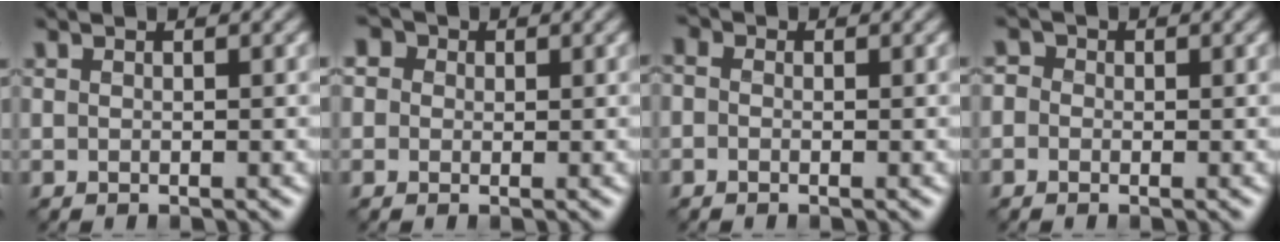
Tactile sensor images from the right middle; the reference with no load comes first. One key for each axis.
{"total": 4.2, "fx": 1.9, "fy": 3.2, "fz": 1.8, "tx": -0.029, "ty": 0.019, "tz": -0.002}
{"total": 1.6, "fx": 0.2, "fy": 1.3, "fz": 0.9, "tx": -0.020, "ty": 0.000, "tz": -0.017}
{"total": 1.6, "fx": 0.2, "fy": 1.5, "fz": 0.7, "tx": -0.002, "ty": 0.002, "tz": -0.020}